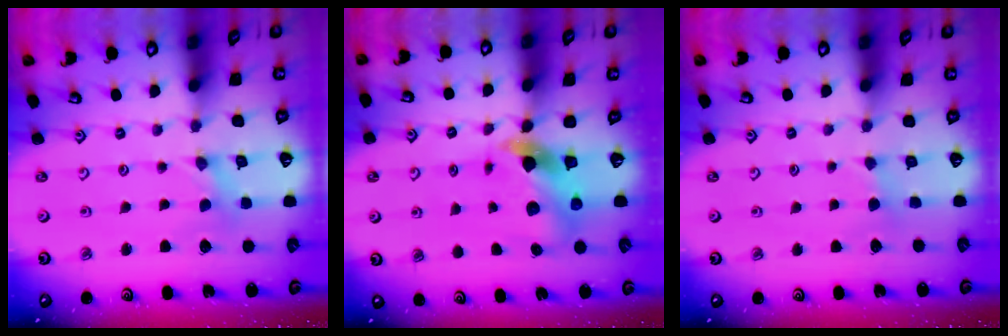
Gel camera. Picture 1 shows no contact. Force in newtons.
{"total": 7.6, "press": 7.5, "slide": 1.2}
{"total": 2.3, "press": 2.3, "slide": 0.3}